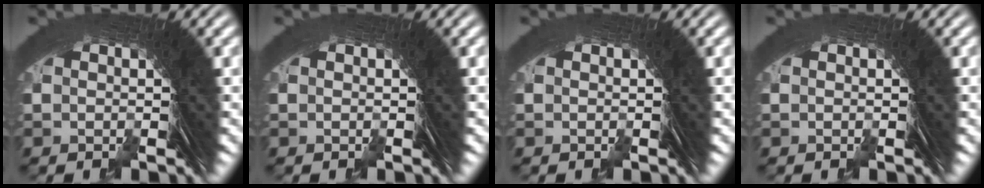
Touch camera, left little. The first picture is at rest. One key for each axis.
{"total": 0.0}
{"total": 0.0}
{"total": 0.0}